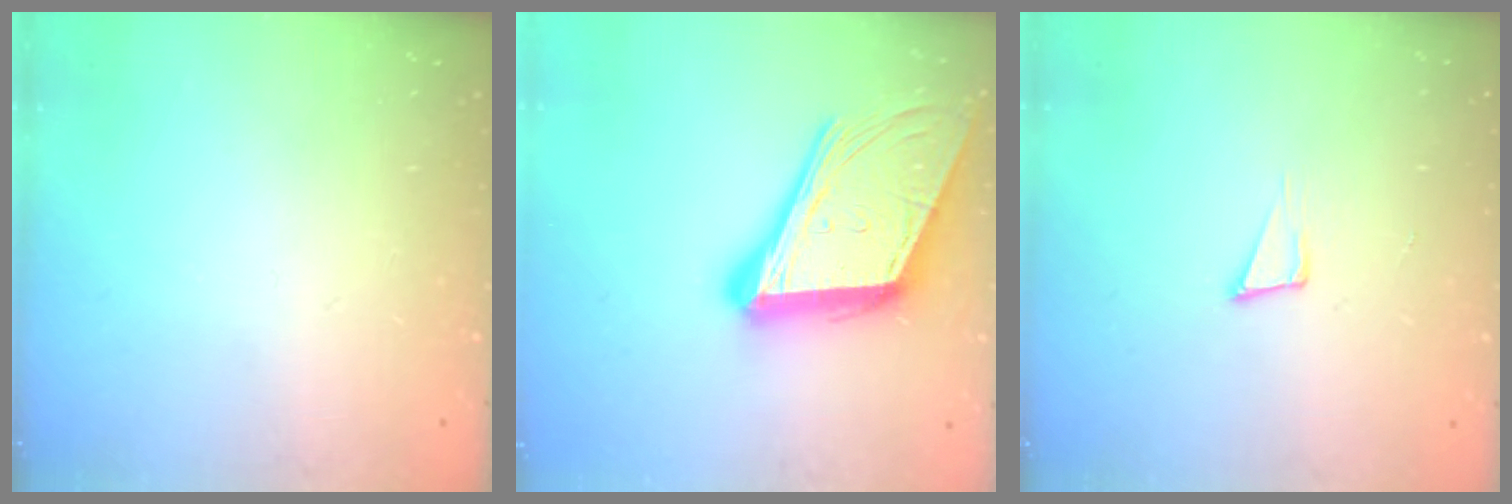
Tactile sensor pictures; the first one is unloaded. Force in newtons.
{"total": 22.1, "press": 21.7, "slide": 4.6}
{"total": 5.1, "press": 3.8, "slide": 3.3}